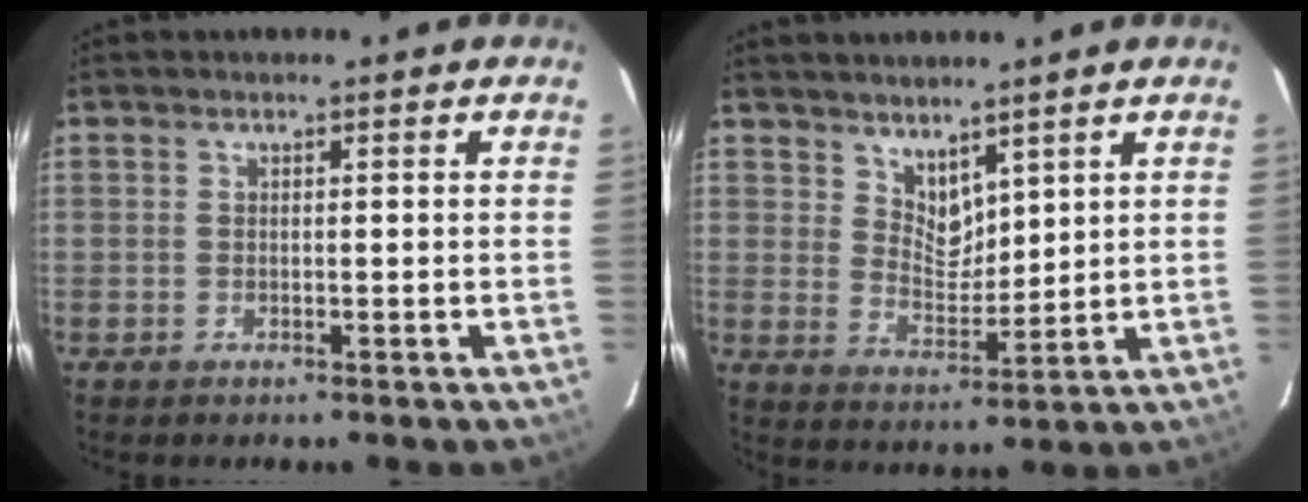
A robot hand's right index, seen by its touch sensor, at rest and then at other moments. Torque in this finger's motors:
{"motor_torque": [0.00, 0.24, 0.04, 0.00]}